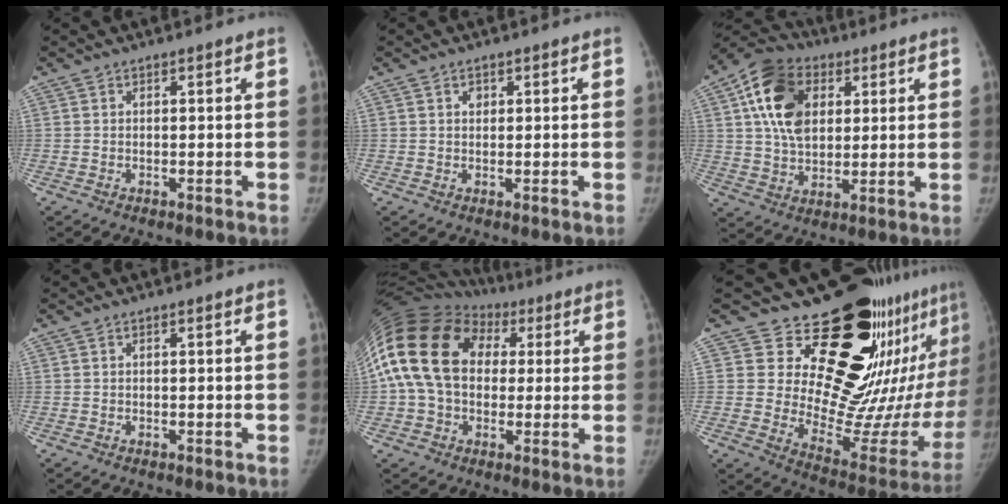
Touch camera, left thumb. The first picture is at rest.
{"total": 1.4, "force": [0.7, 1.1, 0.6], "torque": [0.002, -0.003, 0.009]}
{"total": 15.3, "force": [4.8, 10.6, 9.9], "torque": [-0.155, -0.005, 0.081]}
{"total": 0.0}
{"total": 21.8, "force": [3.8, 16.2, 14.1], "torque": [-0.291, 0.055, 0.067]}
{"total": 27.7, "force": [17.7, 12.6, 17.2], "torque": [-0.214, -0.123, 0.252]}